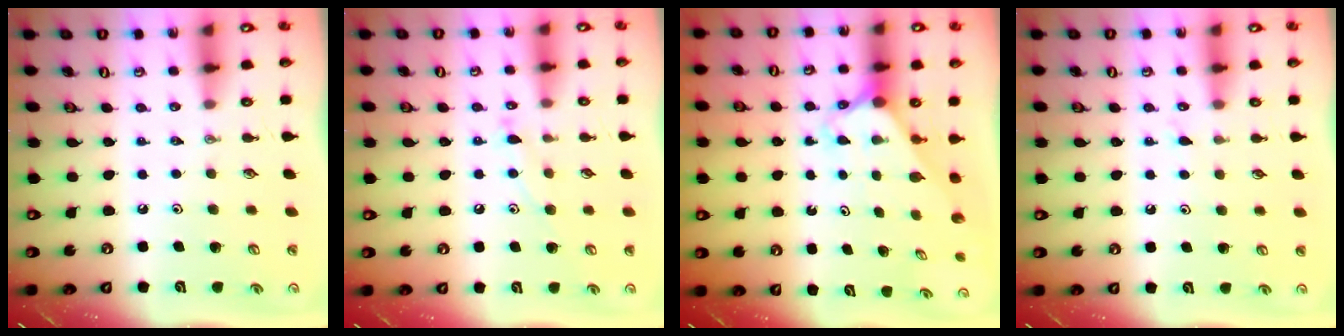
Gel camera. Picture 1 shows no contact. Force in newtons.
{"total": 8.6, "press": 8.5, "slide": 0.6}
{"total": 2.3, "press": 2.3, "slide": 0.2}
{"total": 5.4, "press": 5.4, "slide": 0.7}